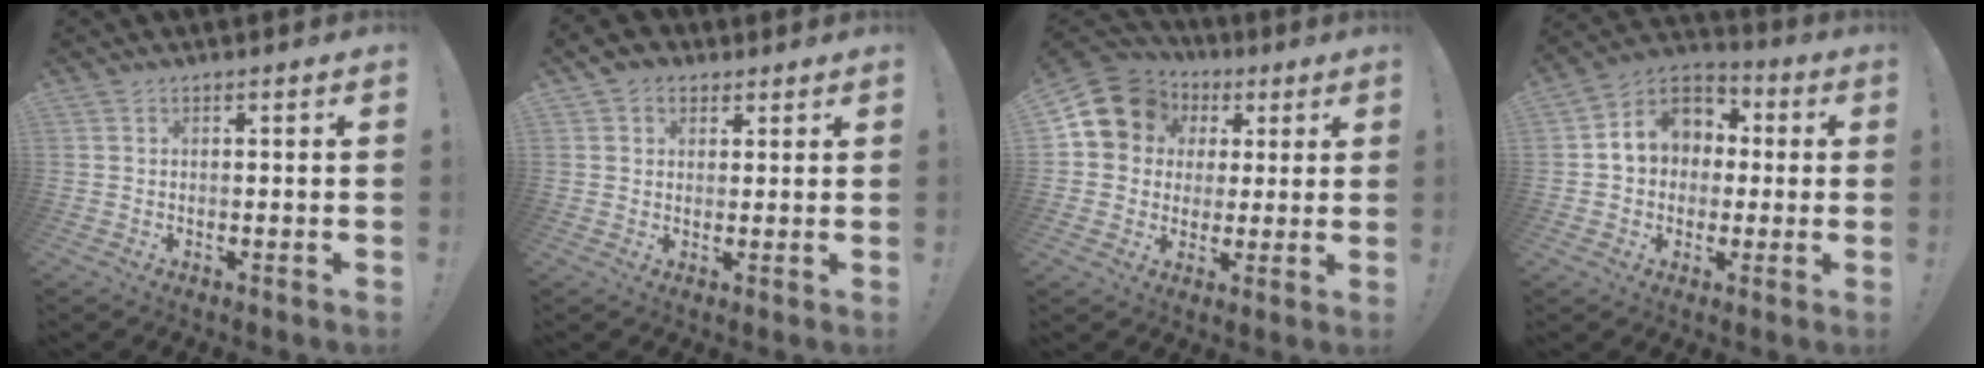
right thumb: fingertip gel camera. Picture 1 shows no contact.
{"total": 4.8, "force": [2.4, 3.8, 1.7], "torque": [-0.028, -0.003, 0.047]}
{"total": 11.6, "force": [3.7, 10.3, 3.9], "torque": [-0.063, -0.011, 0.081]}
{"total": 11.8, "force": [2.0, 10.2, 5.7], "torque": [-0.071, 0.002, 0.043]}